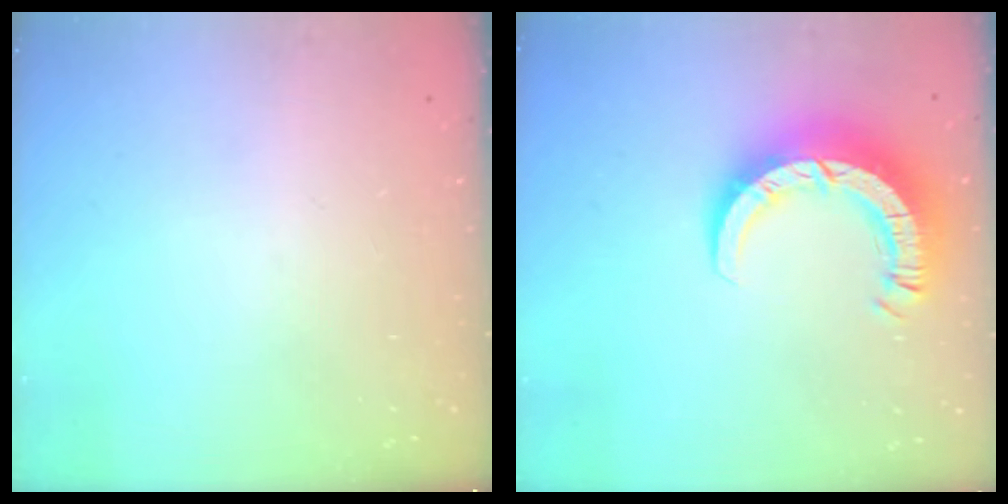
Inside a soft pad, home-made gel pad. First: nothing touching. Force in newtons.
{"total": 10.6, "press": 10.5, "slide": 1.0}